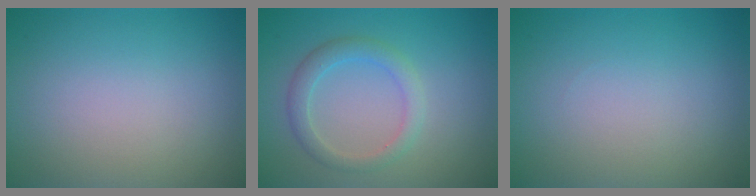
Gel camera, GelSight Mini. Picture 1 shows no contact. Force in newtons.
{"total": 2.4, "press": 2.4, "slide": 0.2}
{"total": 0.0}